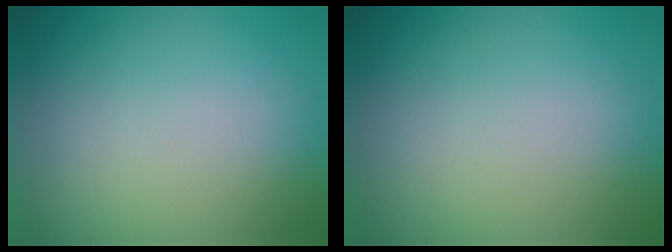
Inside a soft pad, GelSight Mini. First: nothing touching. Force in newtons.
{"total": 0.0}